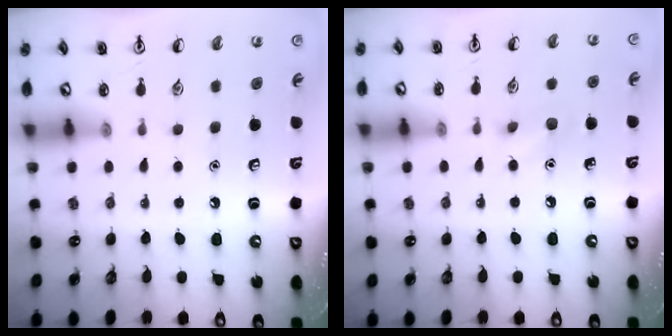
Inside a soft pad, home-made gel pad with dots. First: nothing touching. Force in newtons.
{"total": 6.2, "press": 5.9, "slide": 1.9}